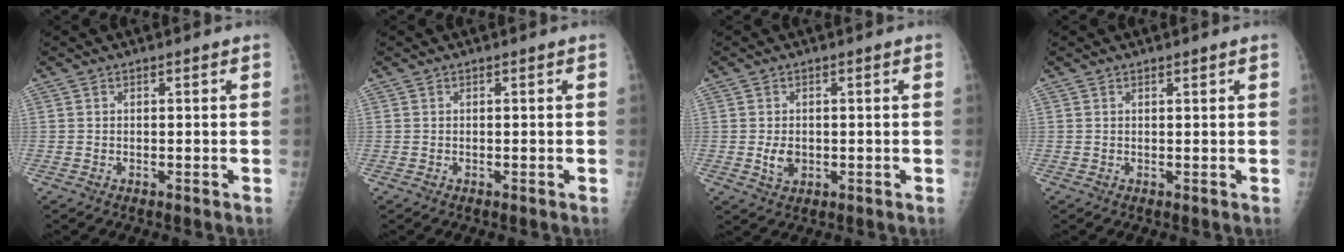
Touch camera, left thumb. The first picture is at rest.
{"total": 0.0}
{"total": 3.3, "force": [-0.3, 2.4, 2.2], "torque": [-0.031, -0.003, 0.002]}
{"total": 0.7, "force": [0.5, 0.2, 0.4], "torque": [-0.006, -0.003, 0.009]}